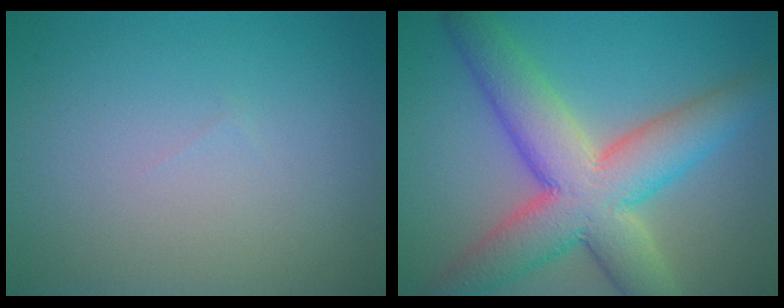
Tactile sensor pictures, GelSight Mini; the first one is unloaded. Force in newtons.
{"total": 10.1, "press": 10.1, "slide": 0.7}